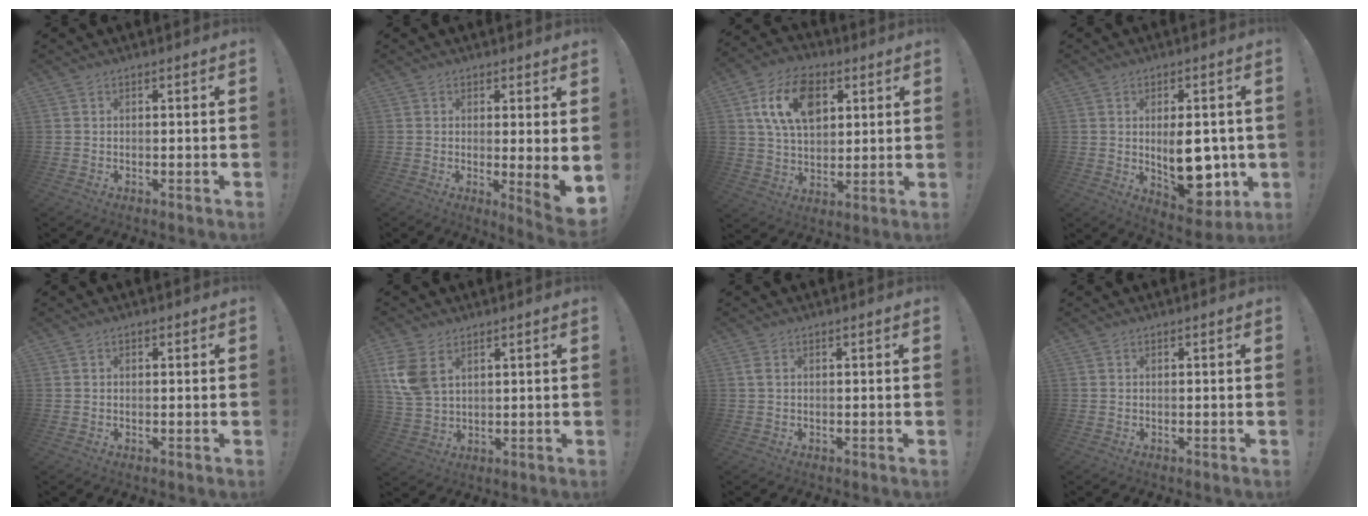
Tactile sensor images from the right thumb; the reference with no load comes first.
{"total": 5.4, "force": [0.5, 0.5, 5.3], "torque": [-0.062, -0.021, 0.011]}
{"total": 15.9, "force": [6.2, 10.9, 9.9], "torque": [-0.158, -0.008, 0.119]}
{"total": 13.1, "force": [-0.8, 7.4, 10.7], "torque": [-0.141, -0.005, -0.004]}
{"total": 0.5, "force": [0.1, 0.5, 0.2], "torque": [0.001, -0.001, 0.001]}
{"total": 8.8, "force": [3.9, 5.5, 5.6], "torque": [-0.116, -0.013, 0.076]}
{"total": 1.2, "force": [0.4, 0.6, 1.0], "torque": [-0.018, 0.002, 0.007]}
{"total": 0.0}